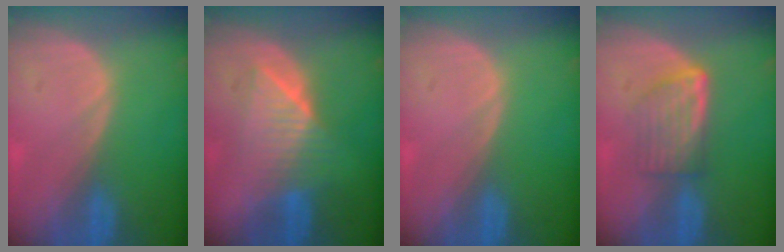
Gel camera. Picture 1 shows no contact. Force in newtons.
{"total": 6.4, "press": 6.3, "slide": 1.0}
{"total": 0.0}
{"total": 5.8, "press": 5.3, "slide": 2.4}